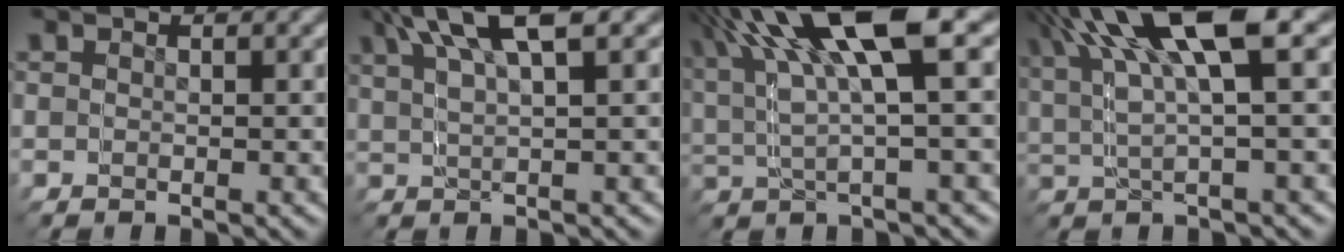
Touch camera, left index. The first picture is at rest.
{"total": 3.6, "force": [2.6, -1.7, 1.8], "torque": [-0.029, 0.028, 0.033]}
{"total": 5.2, "force": [4.0, 0.6, 3.3], "torque": [-0.080, 0.030, 0.058]}
{"total": 5.0, "force": [4.3, 0.2, 2.6], "torque": [-0.067, 0.031, 0.061]}